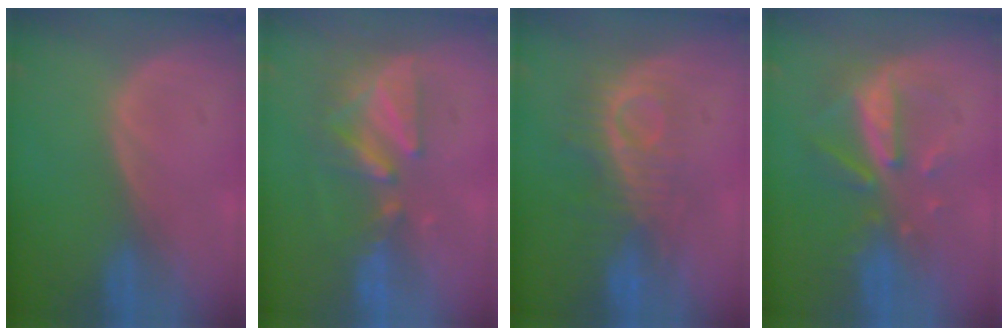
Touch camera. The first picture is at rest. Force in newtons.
{"total": 8.9, "press": 7.8, "slide": 4.3}
{"total": 9.2, "press": 8.2, "slide": 4.3}
{"total": 8.0, "press": 7.3, "slide": 3.3}